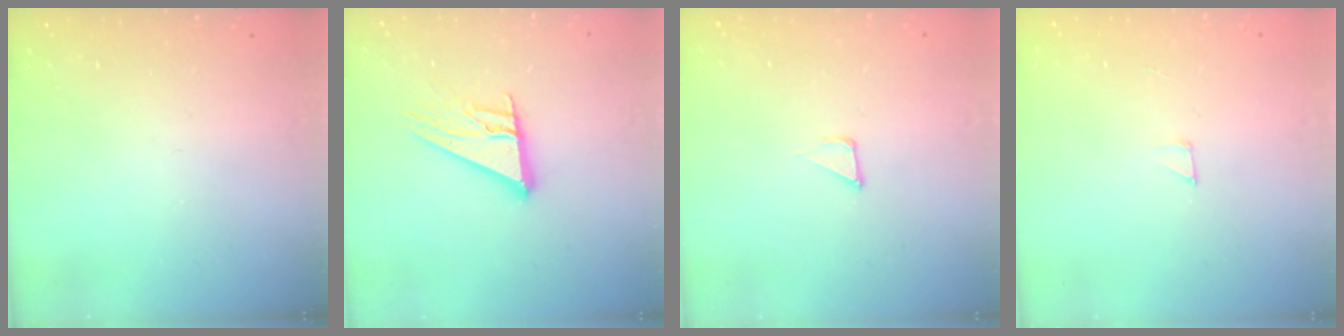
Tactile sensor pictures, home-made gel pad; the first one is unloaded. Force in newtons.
{"total": 12.9, "press": 12.9, "slide": 1.2}
{"total": 2.9, "press": 2.9, "slide": 0.3}
{"total": 2.0, "press": 2.0, "slide": 0.0}